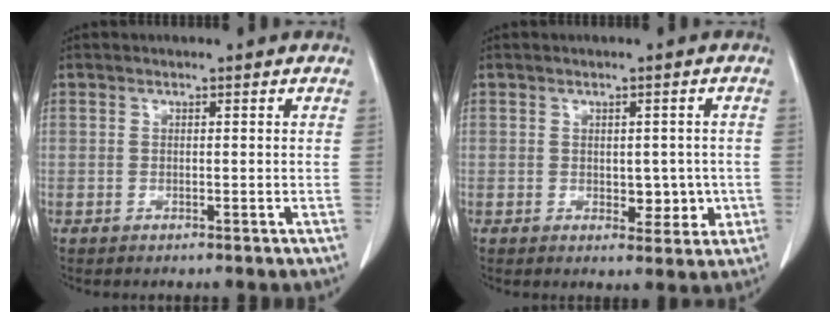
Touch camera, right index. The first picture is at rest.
{"total": 4.4, "force": [-0.4, 2.7, 3.5], "torque": [-0.032, 0.004, 0.005]}